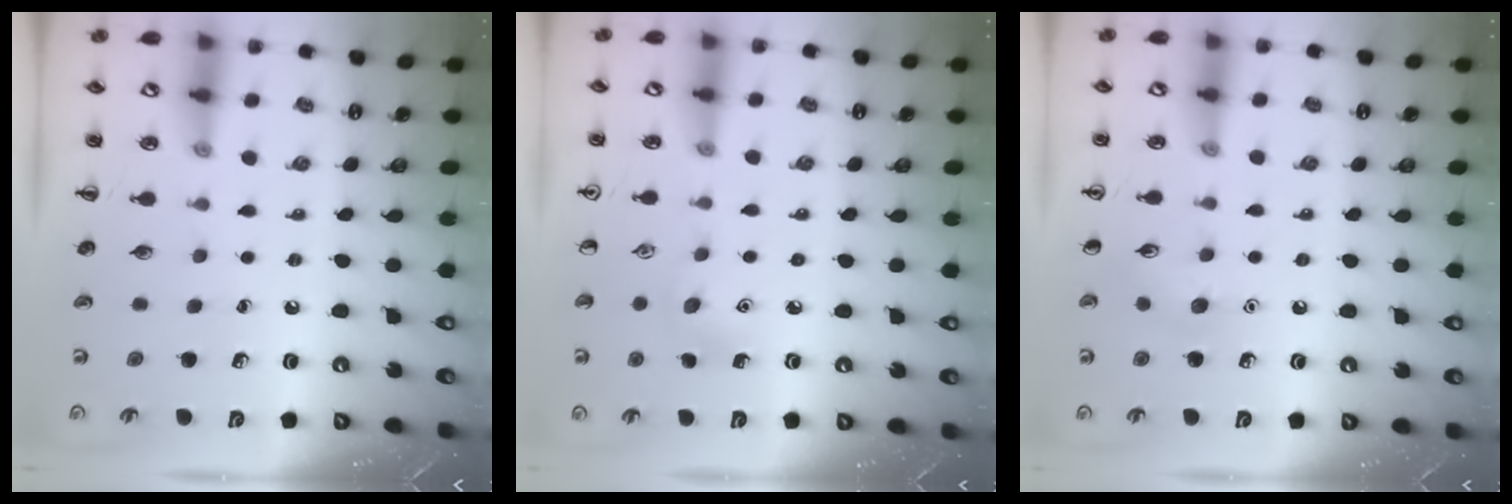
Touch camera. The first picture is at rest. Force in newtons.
{"total": 6.6, "press": 6.4, "slide": 1.6}
{"total": 6.6, "press": 6.3, "slide": 1.9}